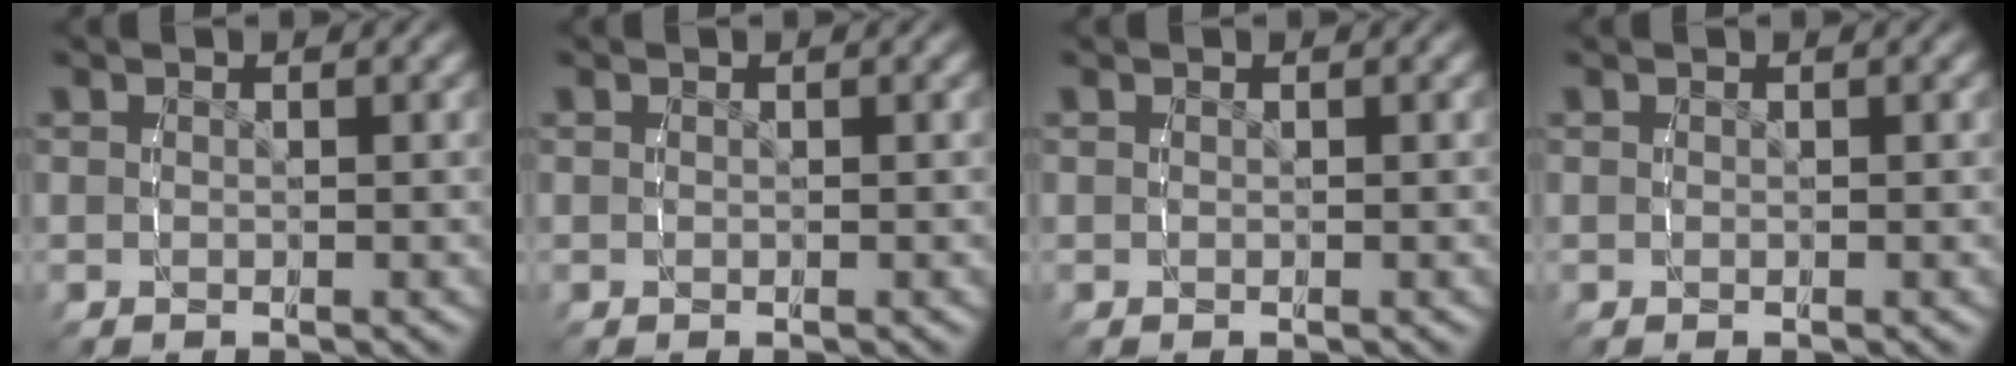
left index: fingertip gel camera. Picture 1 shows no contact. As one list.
[{"total": 0.0}, {"total": 0.0}, {"total": 0.0}]